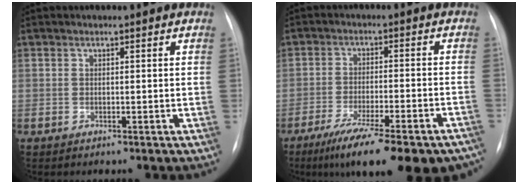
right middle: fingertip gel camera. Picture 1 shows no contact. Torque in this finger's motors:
{"motor_torque": [1.12, -1.02, 0.27, 0.11]}